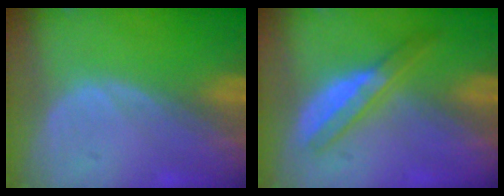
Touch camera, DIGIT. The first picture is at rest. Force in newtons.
{"total": 5.0, "press": 4.9, "slide": 0.9}